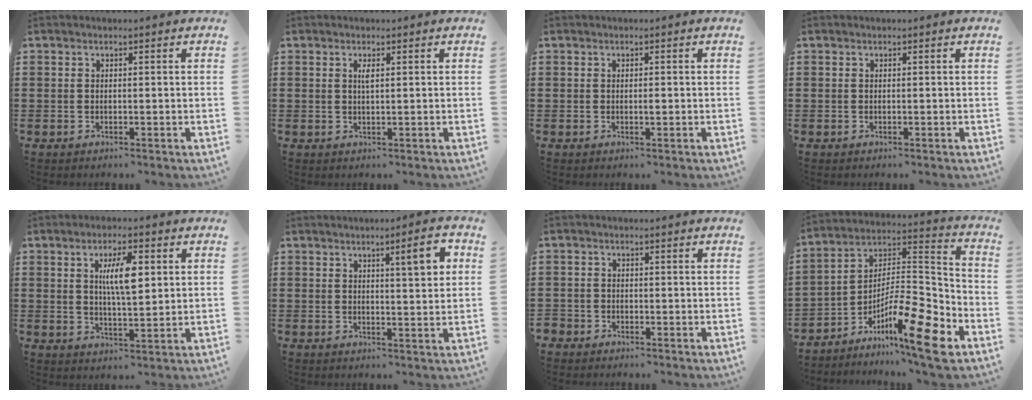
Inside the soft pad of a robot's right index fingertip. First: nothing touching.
{"total": 1.2, "force": [0.4, 0.2, 1.1], "torque": [-0.022, 0.002, 0.007]}
{"total": 0.9, "force": [-0.1, 0.2, 0.9], "torque": [-0.017, -0.002, -0.001]}
{"total": 0.0}
{"total": 6.8, "force": [1.8, 2.1, 6.2], "torque": [-0.118, 0.005, 0.027]}
{"total": 5.8, "force": [2.4, 1.1, 5.2], "torque": [-0.080, -0.002, 0.031]}
{"total": 1.3, "force": [-1.1, 0.8, 0.0], "torque": [-0.003, 0.003, -0.025]}
{"total": 14.1, "force": [-8.7, 3.1, 10.6], "torque": [-0.183, 0.020, -0.159]}